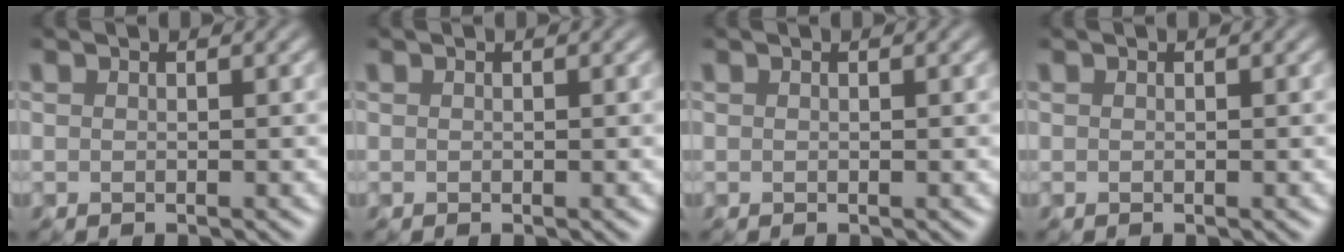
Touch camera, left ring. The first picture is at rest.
{"total": 0.0}
{"total": 0.0}
{"total": 0.0}